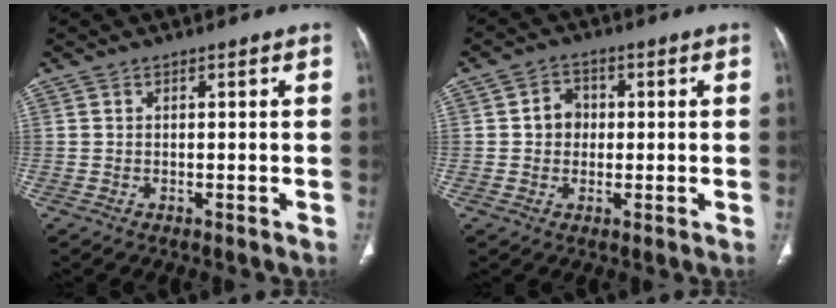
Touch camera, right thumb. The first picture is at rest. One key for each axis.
{"total": 4.4, "fx": 0.2, "fy": 3.8, "fz": 2.1, "tx": -0.012, "ty": 0.010, "tz": -0.002}